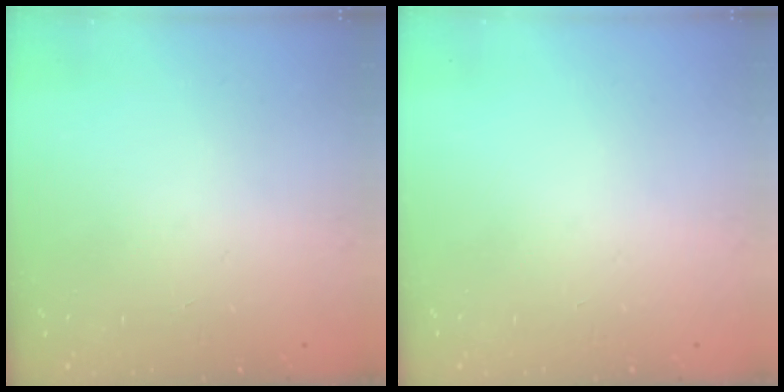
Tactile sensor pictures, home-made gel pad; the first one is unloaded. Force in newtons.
{"total": 0.0}